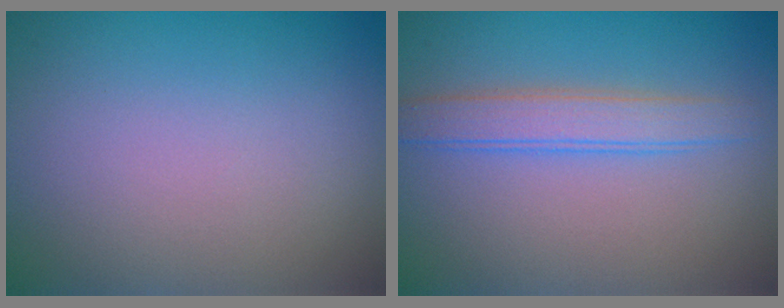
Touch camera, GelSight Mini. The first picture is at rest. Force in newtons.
{"total": 2.9, "press": 2.9, "slide": 0.0}